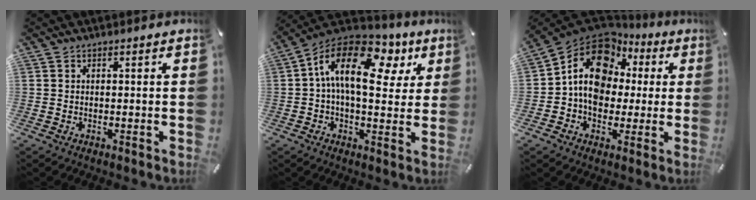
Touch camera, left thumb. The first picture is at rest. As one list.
[{"total": 17.8, "force": [5.1, 9.6, 14.2], "torque": [-0.255, -0.015, 0.080]}, {"total": 14.0, "force": [2.3, 11.6, 7.5], "torque": [-0.125, -0.010, 0.045]}]